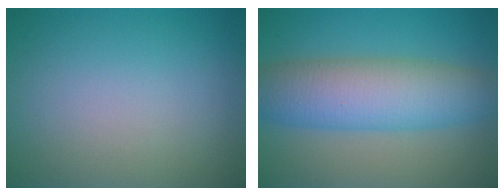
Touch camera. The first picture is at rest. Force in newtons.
{"total": 7.9, "press": 7.9, "slide": 0.1}